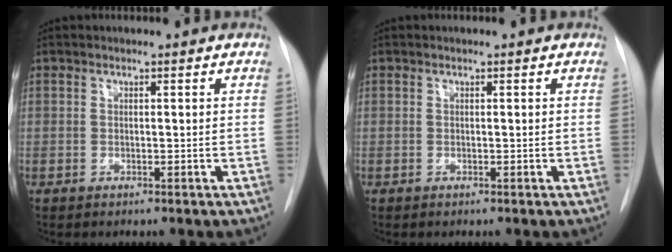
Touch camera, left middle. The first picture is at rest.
{"total": 0.0}